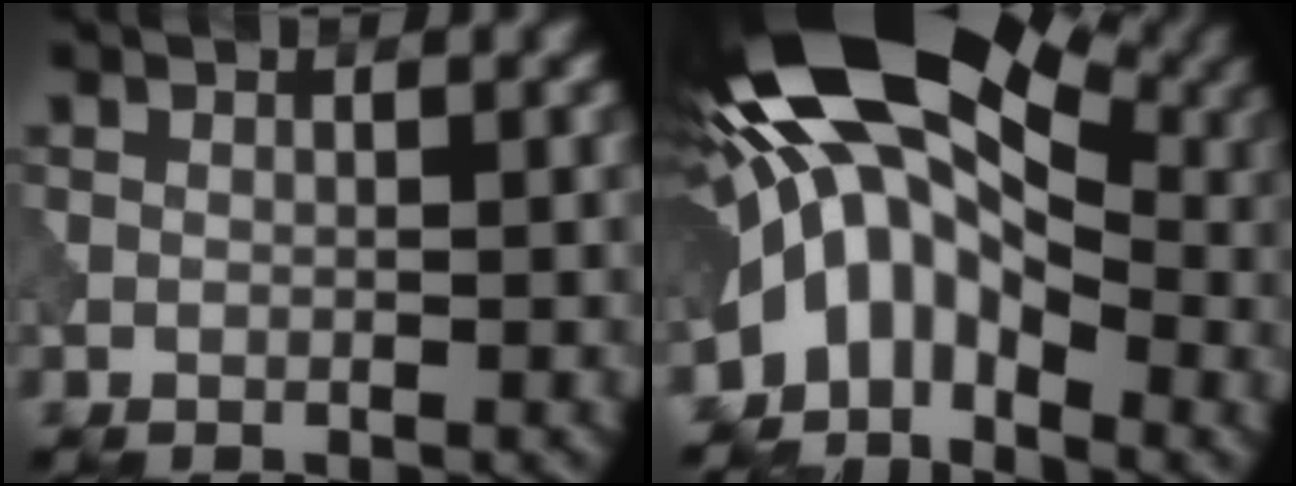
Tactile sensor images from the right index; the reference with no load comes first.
{"total": 14.9, "force": [0.8, 8.3, 12.4], "torque": [-0.198, 0.029, 0.001]}